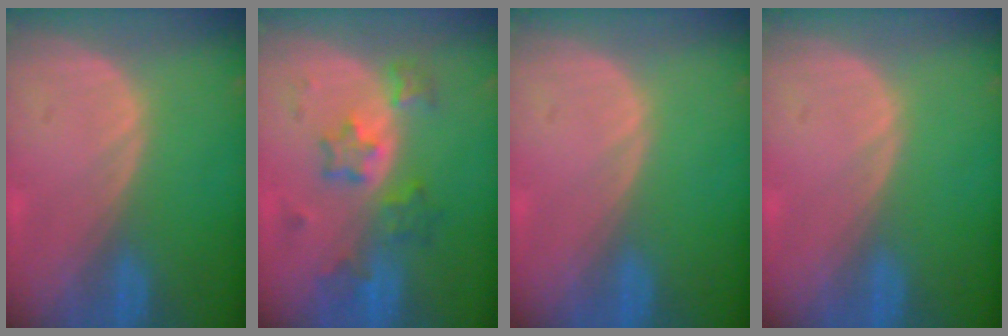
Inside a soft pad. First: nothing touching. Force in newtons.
{"total": 6.0, "press": 6.0, "slide": 0.4}
{"total": 0.0}
{"total": 0.0}